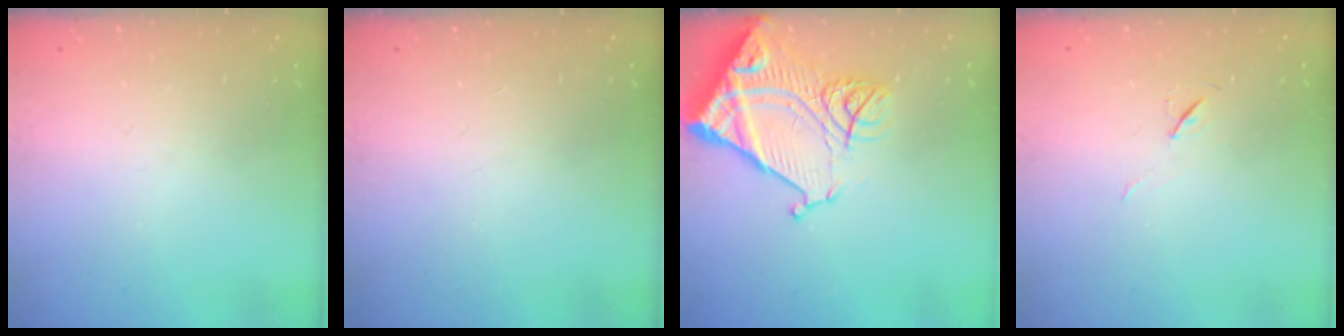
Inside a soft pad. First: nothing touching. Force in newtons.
{"total": 0.0}
{"total": 17.1, "press": 17.0, "slide": 1.9}
{"total": 6.4, "press": 5.8, "slide": 2.5}